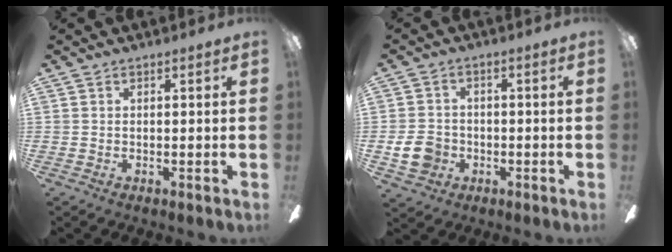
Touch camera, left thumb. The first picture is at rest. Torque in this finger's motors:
{"motor_torque": [0.38, 1.41, 0.23, -0.24, 0.01]}